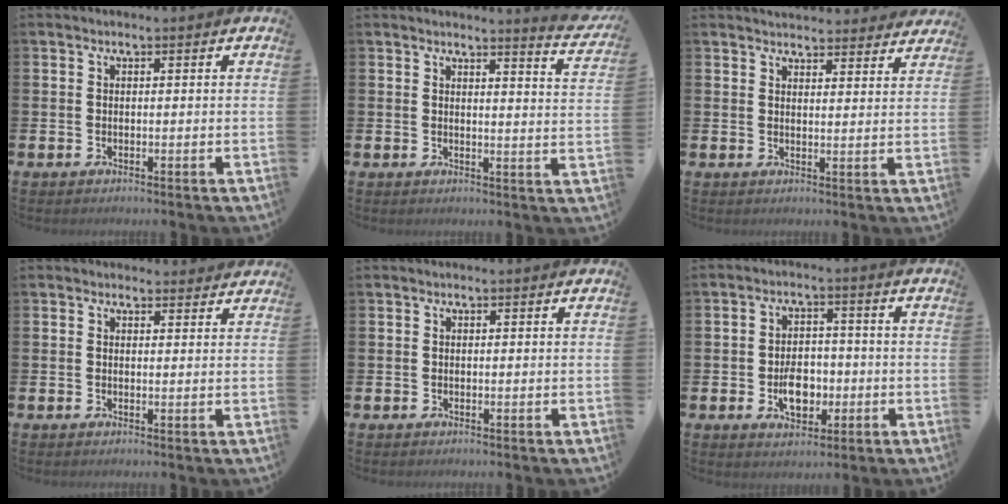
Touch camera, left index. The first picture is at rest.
{"total": 3.4, "force": [3.4, -0.3, 0.6], "torque": [-0.002, -0.031, 0.054]}
{"total": 3.9, "force": [3.8, 0.6, 0.0], "torque": [0.001, -0.023, 0.069]}
{"total": 1.5, "force": [1.4, 0.5, 0.0], "torque": [0.005, -0.003, 0.025]}
{"total": 0.0}
{"total": 5.4, "force": [-1.4, 3.6, 3.8], "torque": [-0.061, 0.007, -0.026]}